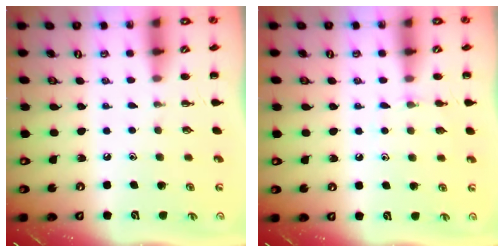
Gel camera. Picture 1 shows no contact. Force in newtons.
{"total": 4.8, "press": 4.5, "slide": 1.5}